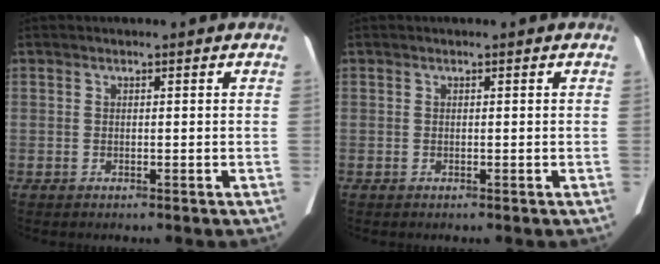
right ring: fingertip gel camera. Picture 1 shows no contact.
{"total": 0.0}